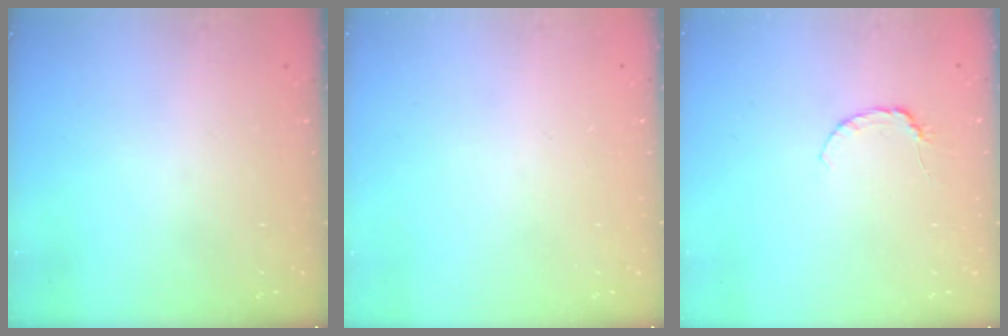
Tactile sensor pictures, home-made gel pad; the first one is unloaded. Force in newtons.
{"total": 0.0}
{"total": 4.0, "press": 4.0, "slide": 0.5}